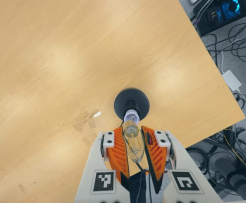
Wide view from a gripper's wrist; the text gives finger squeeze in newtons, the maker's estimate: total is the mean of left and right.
{"total": 20.9, "left": 22.9, "right": 18.9}